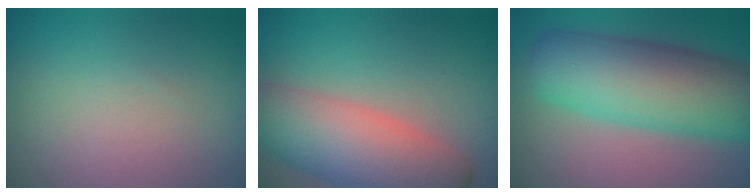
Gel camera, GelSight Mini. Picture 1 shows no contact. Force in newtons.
{"total": 9.1, "press": 9.1, "slide": 0.4}
{"total": 11.5, "press": 11.5, "slide": 0.3}